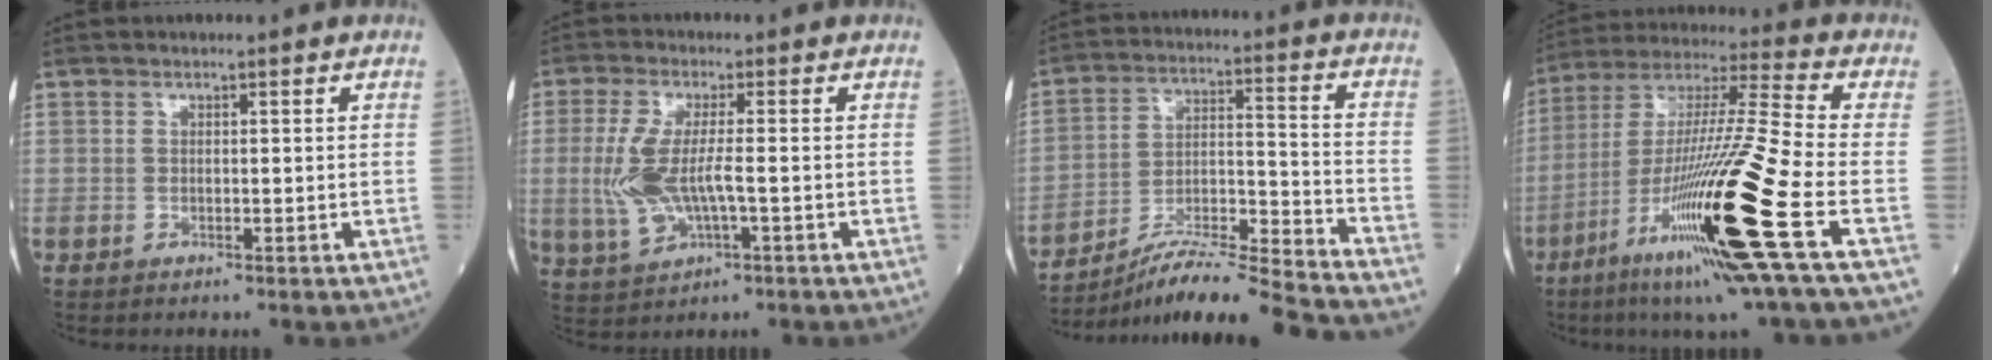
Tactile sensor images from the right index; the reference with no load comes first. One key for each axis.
{"total": 7.9, "fx": -0.9, "fy": 2.2, "fz": 7.5, "tx": -0.177, "ty": -0.006, "tz": -0.014}
{"total": 17.7, "fx": -16.4, "fy": -1.6, "fz": 6.3, "tx": -0.120, "ty": -0.003, "tz": -0.276}
{"total": 22.9, "fx": -8.9, "fy": -0.8, "fz": 21.1, "tx": -0.404, "ty": -0.045, "tz": -0.168}